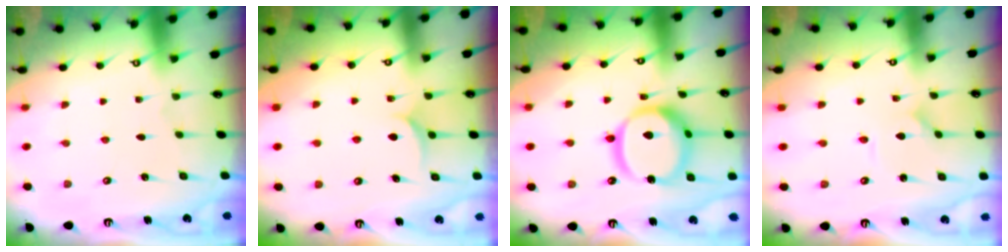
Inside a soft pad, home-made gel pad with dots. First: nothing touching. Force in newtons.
{"total": 4.6, "press": 4.6, "slide": 0.1}
{"total": 16.2, "press": 16.0, "slide": 2.3}
{"total": 0.9, "press": 0.9, "slide": 0.0}